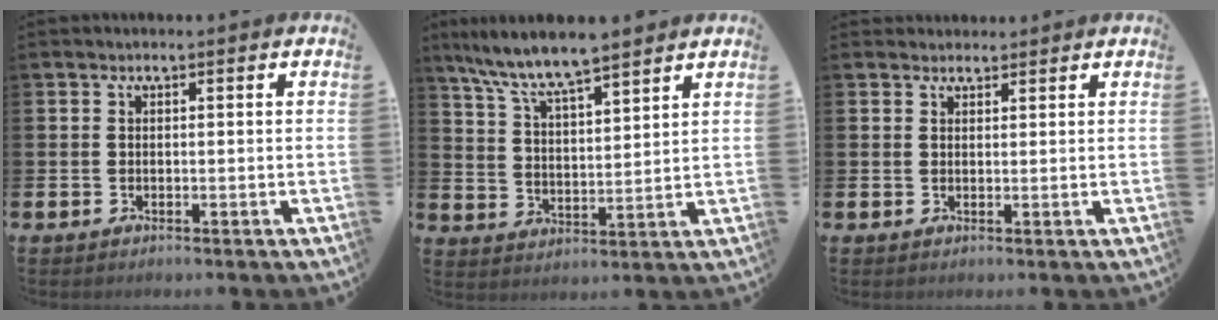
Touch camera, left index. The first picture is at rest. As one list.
[{"total": 8.0, "force": [7.5, 0.7, 2.8], "torque": [-0.085, -0.038, 0.134]}, {"total": 2.0, "force": [1.8, 0.7, -0.1], "torque": [0.010, -0.004, 0.033]}]